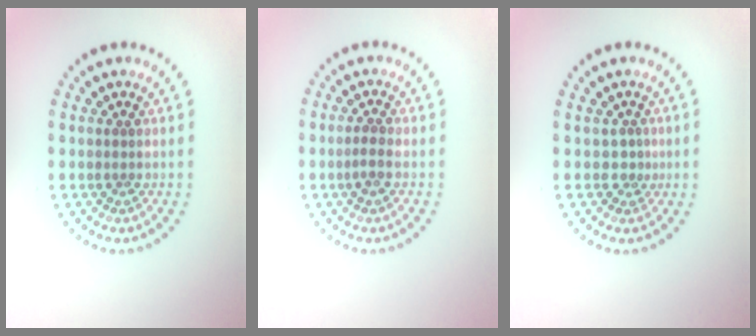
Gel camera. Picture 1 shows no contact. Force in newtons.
{"total": 0.8, "press": 0.6, "slide": 0.6}
{"total": 1.0, "press": 0.5, "slide": 0.9}